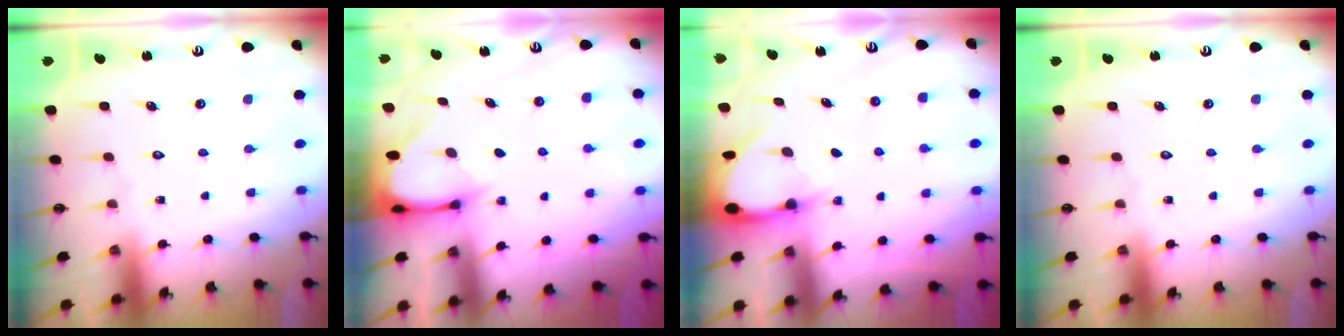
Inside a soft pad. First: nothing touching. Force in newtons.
{"total": 3.4, "press": 3.4, "slide": 0.2}
{"total": 2.9, "press": 2.9, "slide": 0.3}
{"total": 0.0}